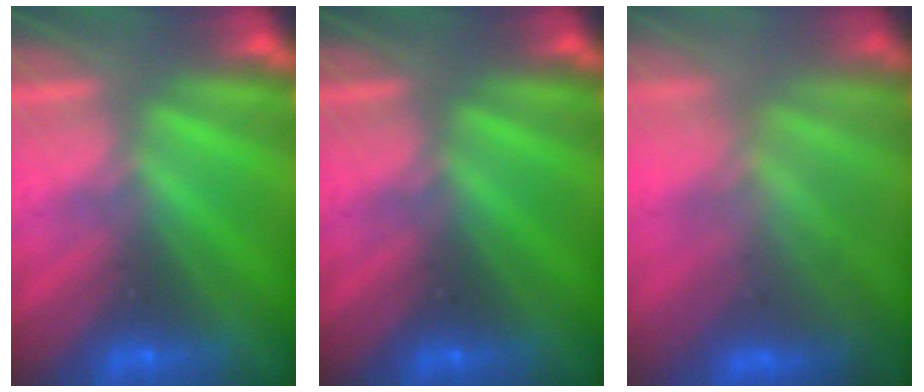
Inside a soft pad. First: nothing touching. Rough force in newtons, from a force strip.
{"total": 0.0}
{"total": 4.4}